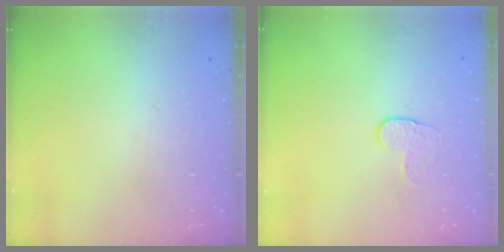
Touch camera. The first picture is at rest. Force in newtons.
{"total": 4.0, "press": 4.0, "slide": 0.5}